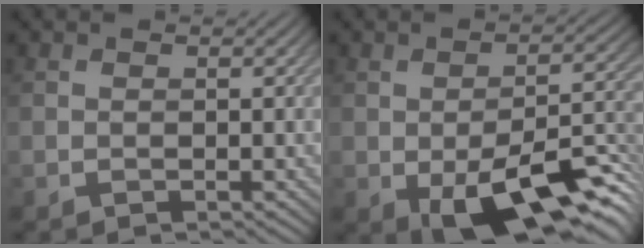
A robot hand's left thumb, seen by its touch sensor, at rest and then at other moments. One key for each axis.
{"total": 14.3, "fx": -6.2, "fy": 6.4, "fz": 11.3, "tx": -0.169, "ty": -0.026, "tz": -0.087}